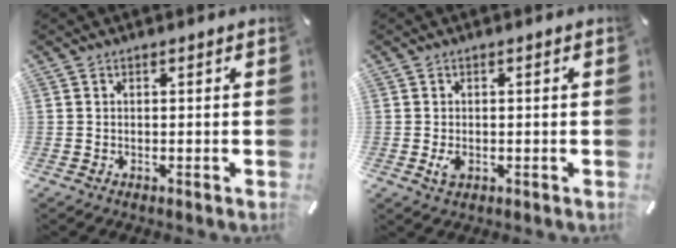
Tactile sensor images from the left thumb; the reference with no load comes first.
{"total": 2.8, "force": [-0.5, 1.4, 2.3], "torque": [-0.062, -0.005, -0.015]}